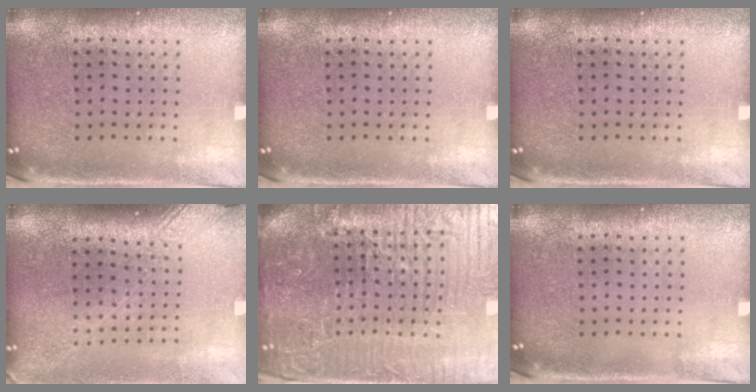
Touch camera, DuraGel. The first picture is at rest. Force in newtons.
{"total": 0.0}
{"total": 0.0}
{"total": 1.8, "press": 1.4, "slide": 1.0}
{"total": 6.5, "press": 5.9, "slide": 2.8}
{"total": 0.0}